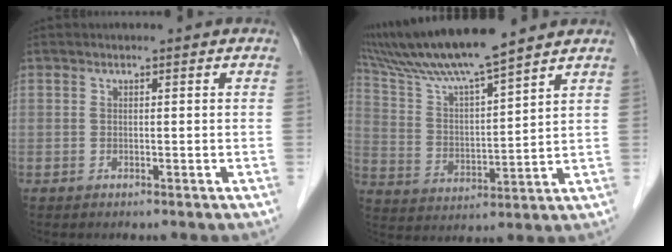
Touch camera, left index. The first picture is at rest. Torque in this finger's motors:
{"motor_torque": [1.05, -1.09, 0.74, 0.21]}